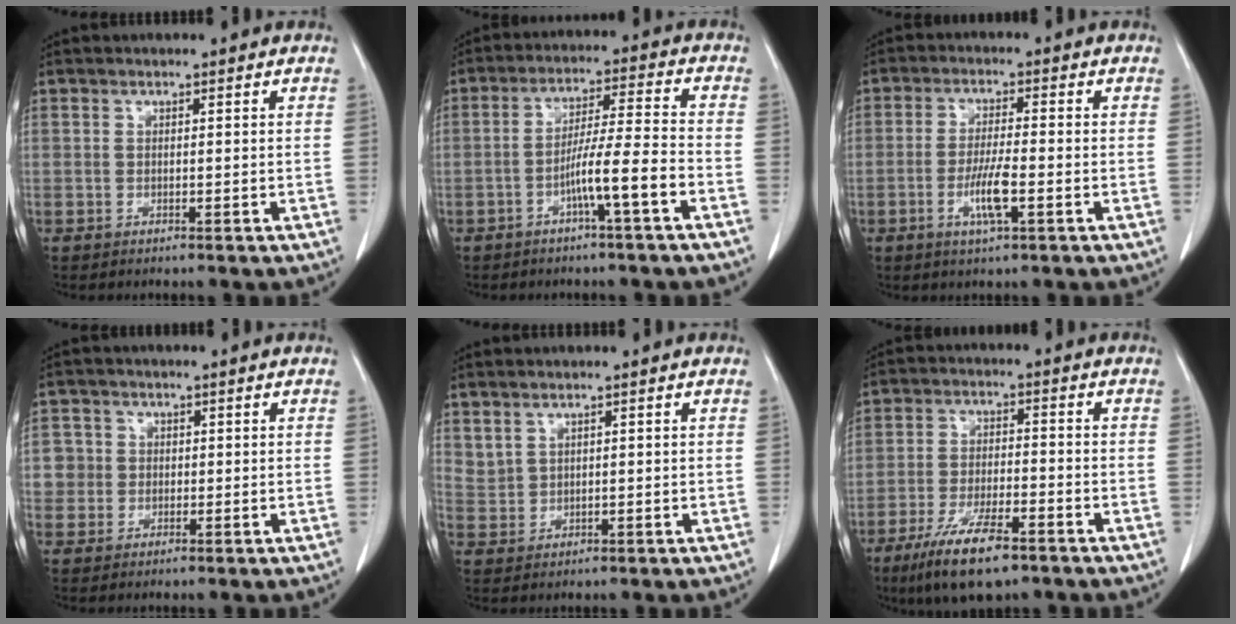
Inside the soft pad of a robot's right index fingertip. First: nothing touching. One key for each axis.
{"total": 7.7, "fx": -3.5, "fy": -0.6, "fz": 6.9, "tx": -0.123, "ty": 0.012, "tz": -0.061}
{"total": 5.6, "fx": -2.0, "fy": 0.6, "fz": 5.2, "tx": -0.102, "ty": -0.007, "tz": -0.036}
{"total": 3.4, "fx": 0.2, "fy": 3.4, "fz": 0.0, "tx": 0.016, "ty": 0.009, "tz": 0.003}
{"total": 2.4, "fx": 2.0, "fy": 1.2, "fz": 0.6, "tx": -0.010, "ty": -0.003, "tz": 0.046}
{"total": 10.9, "fx": -7.1, "fy": 2.5, "fz": 7.9, "tx": -0.147, "ty": -0.020, "tz": -0.121}